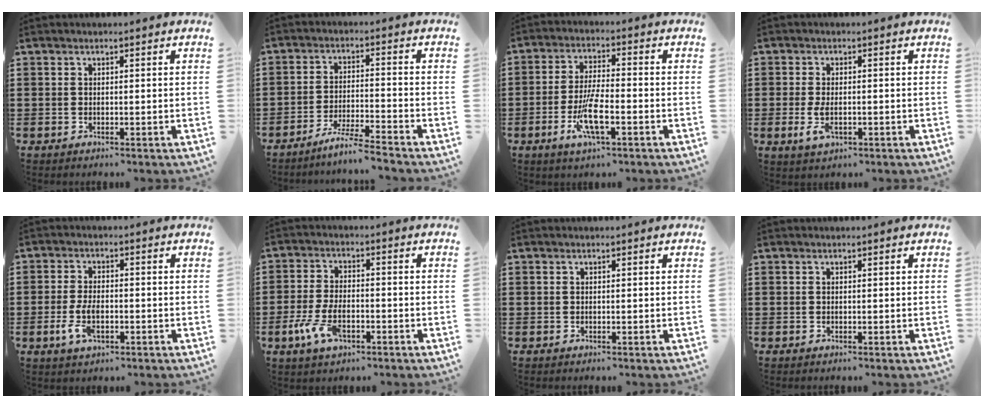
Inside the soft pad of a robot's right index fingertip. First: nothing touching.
{"total": 5.1, "force": [-4.7, -0.7, 2.0], "torque": [-0.046, -0.015, -0.092]}
{"total": 7.8, "force": [-3.0, 1.9, 7.0], "torque": [-0.152, -0.016, -0.058]}
{"total": 3.4, "force": [-0.8, 1.6, 2.9], "torque": [-0.074, -0.008, -0.020]}
{"total": 4.9, "force": [-1.5, 2.4, 3.9], "torque": [-0.097, -0.004, -0.033]}
{"total": 6.4, "force": [-2.5, 3.1, 4.9], "torque": [-0.115, -0.004, -0.051]}
{"total": 0.0}
{"total": 0.0}